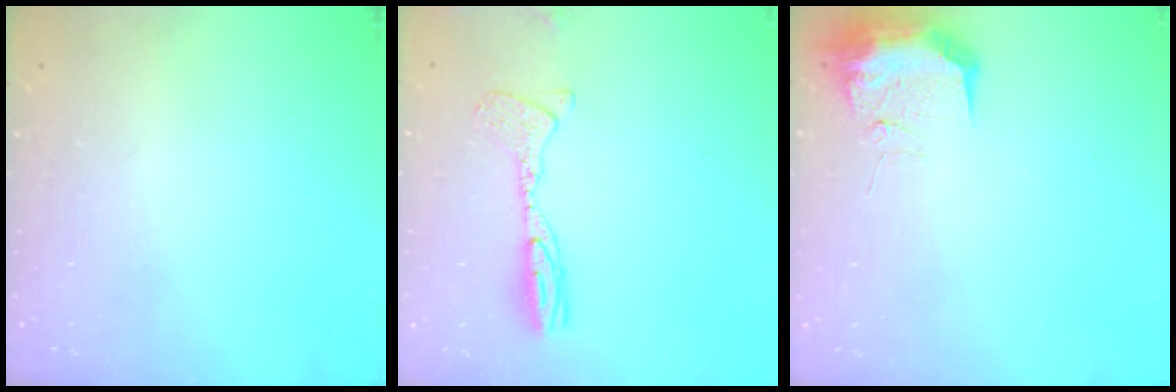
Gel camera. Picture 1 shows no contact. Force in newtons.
{"total": 11.8, "press": 11.6, "slide": 2.1}
{"total": 9.5, "press": 9.4, "slide": 1.4}